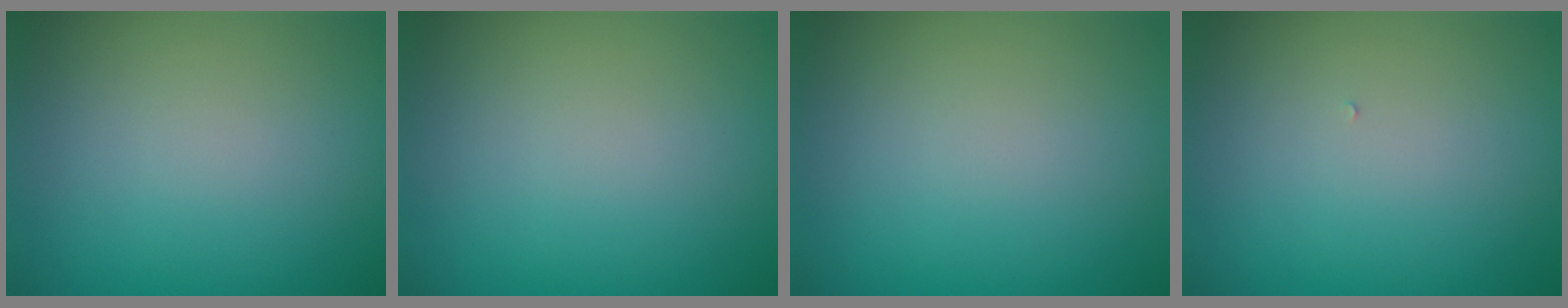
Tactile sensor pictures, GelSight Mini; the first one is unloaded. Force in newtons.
{"total": 0.0}
{"total": 0.0}
{"total": 0.0}